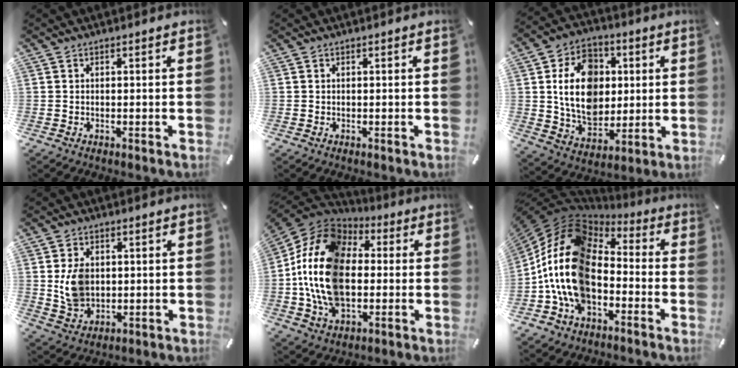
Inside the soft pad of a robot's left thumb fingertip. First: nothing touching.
{"total": 0.0}
{"total": 16.1, "force": [2.2, 12.7, 9.6], "torque": [-0.180, 0.014, 0.041]}
{"total": 7.7, "force": [1.2, 6.2, 4.5], "torque": [-0.085, -0.003, 0.020]}
{"total": 21.1, "force": [-2.0, 15.1, 14.7], "torque": [-0.324, 0.019, -0.042]}
{"total": 19.2, "force": [-4.5, 13.5, 12.8], "torque": [-0.285, 0.021, -0.083]}